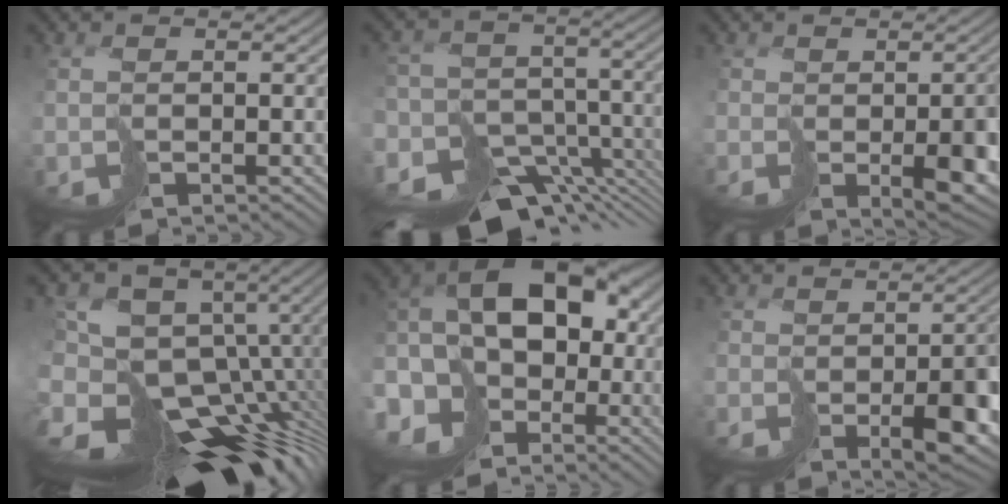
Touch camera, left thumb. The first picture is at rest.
{"total": 12.7, "force": [-9.6, 6.6, 5.0], "torque": [-0.116, -0.003, -0.127]}
{"total": 5.1, "force": [-1.5, 2.4, 4.3], "torque": [-0.058, -0.023, 0.001]}
{"total": 15.5, "force": [-4.6, 9.7, 11.2], "torque": [-0.178, 0.036, -0.059]}
{"total": 17.1, "force": [-2.0, 11.6, 12.3], "torque": [-0.249, -0.013, -0.024]}
{"total": 5.6, "force": [-2.6, 2.6, 4.3], "torque": [-0.052, -0.019, -0.019]}